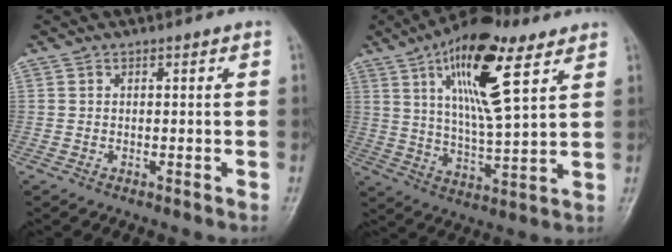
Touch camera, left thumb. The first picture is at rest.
{"total": 18.4, "force": [8.8, 6.1, 15.1], "torque": [-0.236, -0.029, 0.150]}